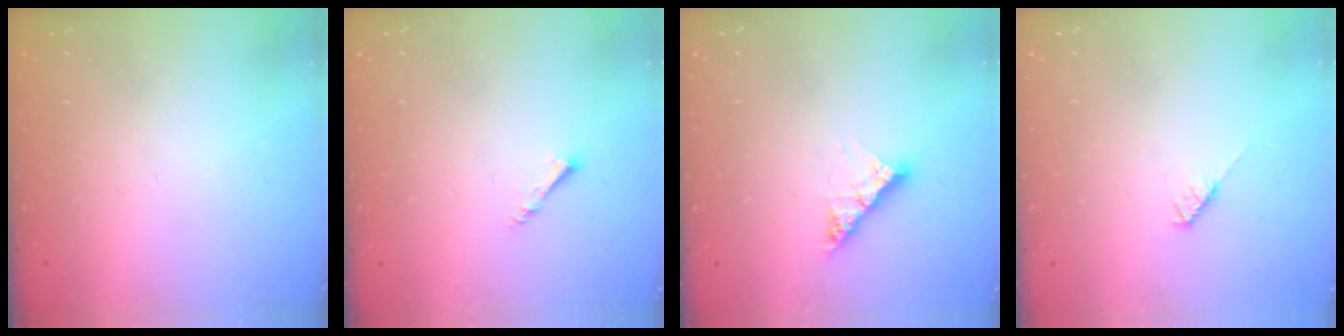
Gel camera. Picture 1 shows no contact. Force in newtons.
{"total": 1.6, "press": 1.6, "slide": 0.3}
{"total": 7.6, "press": 7.6, "slide": 0.7}
{"total": 4.1, "press": 4.1, "slide": 0.3}